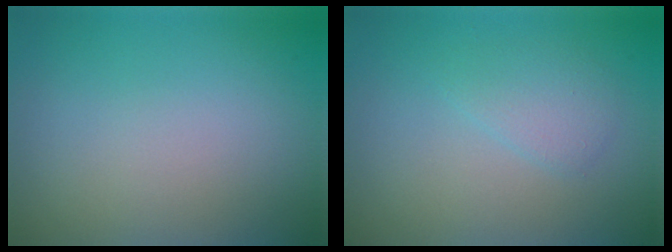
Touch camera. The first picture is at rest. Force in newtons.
{"total": 1.7, "press": 1.7, "slide": 0.1}